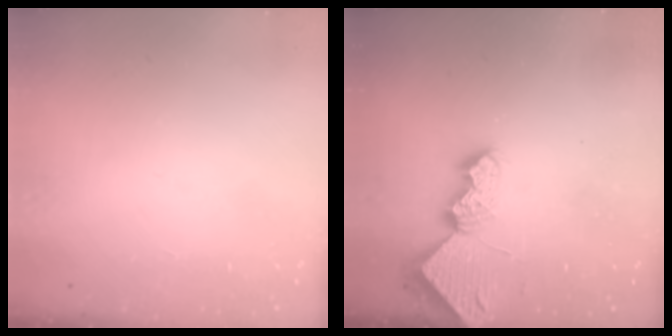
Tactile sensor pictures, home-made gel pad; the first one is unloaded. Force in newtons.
{"total": 7.5, "press": 7.4, "slide": 0.8}